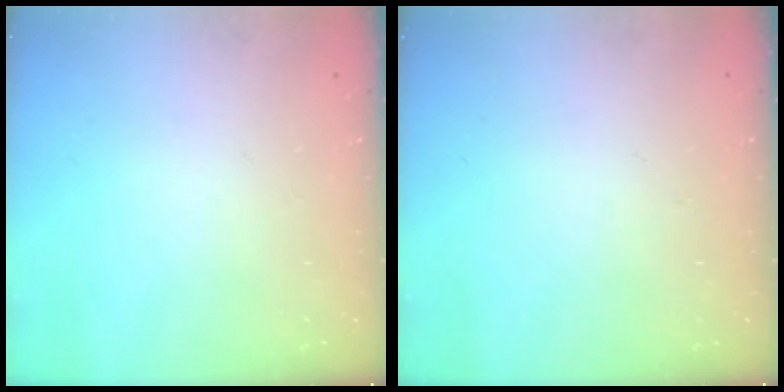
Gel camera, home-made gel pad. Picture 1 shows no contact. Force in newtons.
{"total": 0.0}